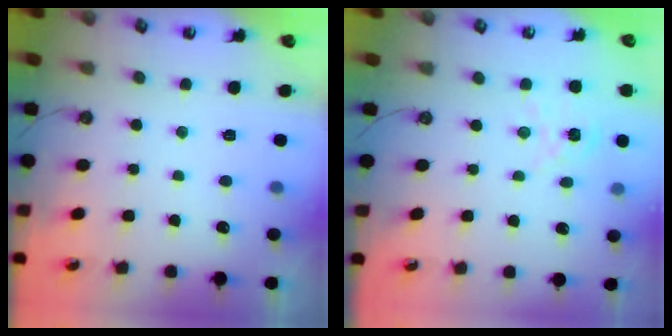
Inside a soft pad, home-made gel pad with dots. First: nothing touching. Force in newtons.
{"total": 2.1, "press": 2.1, "slide": 0.2}